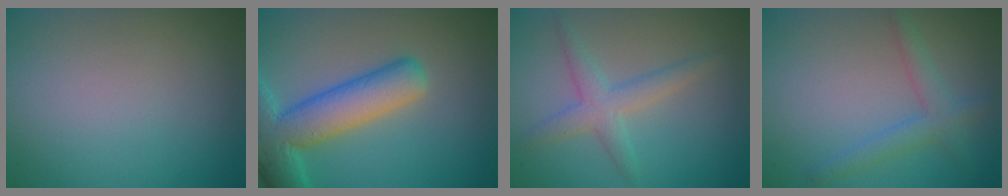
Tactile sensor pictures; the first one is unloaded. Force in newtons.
{"total": 8.1, "press": 8.1, "slide": 0.5}
{"total": 3.0, "press": 3.0, "slide": 0.2}
{"total": 2.5, "press": 2.5, "slide": 0.1}